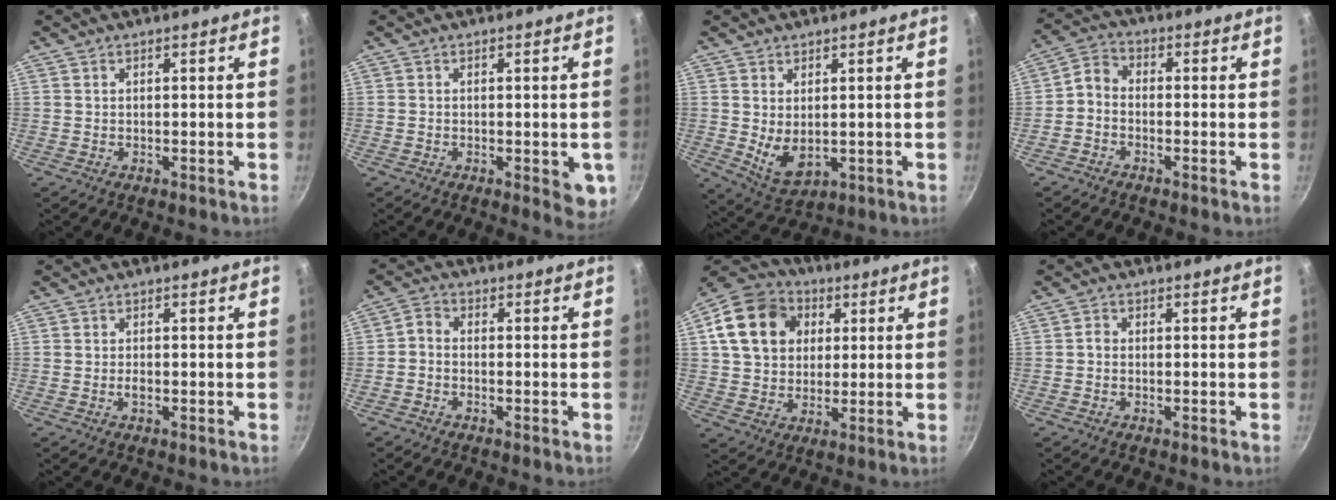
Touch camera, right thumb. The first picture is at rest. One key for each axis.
{"total": 5.2, "fx": -1.3, "fy": 2.3, "fz": 4.4, "tx": -0.042, "ty": -0.006, "tz": -0.016}
{"total": 6.4, "fx": 0.5, "fy": 3.8, "fz": 5.1, "tx": -0.079, "ty": -0.022, "tz": 0.026}
{"total": 4.0, "fx": -1.7, "fy": 2.9, "fz": 2.2, "tx": -0.045, "ty": 0.033, "tz": -0.047}
{"total": 1.2, "fx": -0.4, "fy": 0.5, "fz": 0.9, "tx": -0.018, "ty": 0.004, "tz": -0.008}
{"total": 2.5, "fx": -1.3, "fy": 1.7, "fz": 1.3, "tx": -0.033, "ty": 0.017, "tz": -0.035}
{"total": 16.4, "fx": 4.3, "fy": 13.2, "fz": 8.8, "tx": -0.136, "ty": 0.017, "tz": 0.065}
{"total": 1.2, "fx": -0.4, "fy": 1.0, "fz": 0.6, "tx": -0.007, "ty": 0.007, "tz": -0.009}